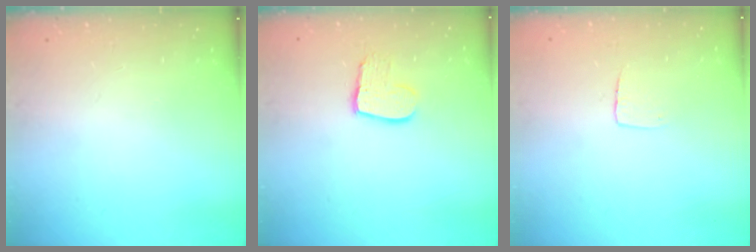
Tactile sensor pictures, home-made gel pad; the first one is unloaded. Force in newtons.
{"total": 9.5, "press": 9.5, "slide": 0.7}
{"total": 3.9, "press": 3.8, "slide": 0.3}